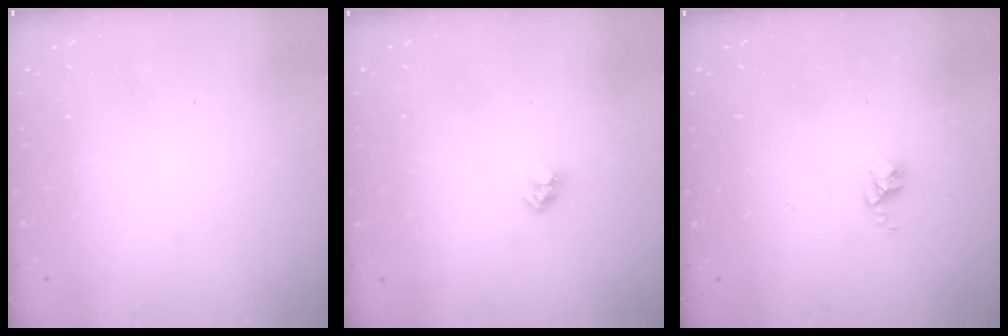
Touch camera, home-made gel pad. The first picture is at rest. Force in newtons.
{"total": 2.3, "press": 2.3, "slide": 0.1}
{"total": 2.8, "press": 2.7, "slide": 0.4}